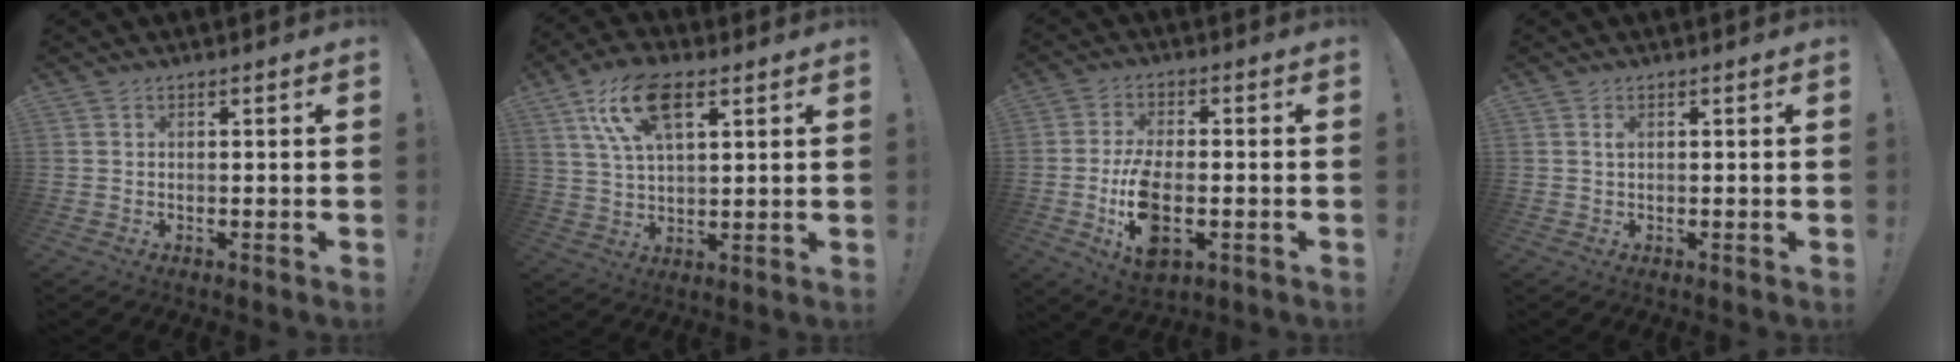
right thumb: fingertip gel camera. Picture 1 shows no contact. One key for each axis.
{"total": 13.8, "fx": 6.6, "fy": 6.5, "fz": 10.3, "tx": -0.198, "ty": -0.011, "tz": 0.119}
{"total": 12.1, "fx": -3.0, "fy": 6.2, "fz": 10.0, "tx": -0.190, "ty": -0.005, "tz": -0.049}
{"total": 0.7, "fx": 0.2, "fy": 0.2, "fz": 0.6, "tx": -0.010, "ty": 0.001, "tz": 0.003}